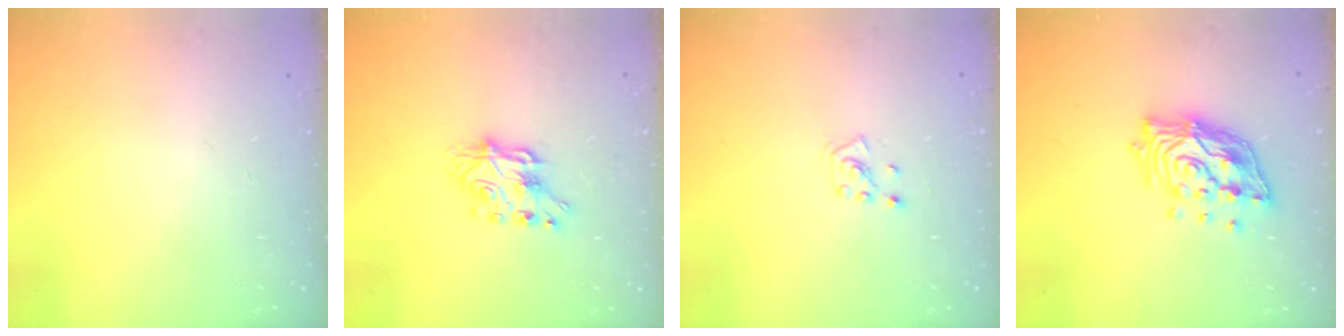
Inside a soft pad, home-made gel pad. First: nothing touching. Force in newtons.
{"total": 6.9, "press": 6.9, "slide": 0.5}
{"total": 2.8, "press": 2.8, "slide": 0.2}
{"total": 14.9, "press": 14.8, "slide": 1.7}